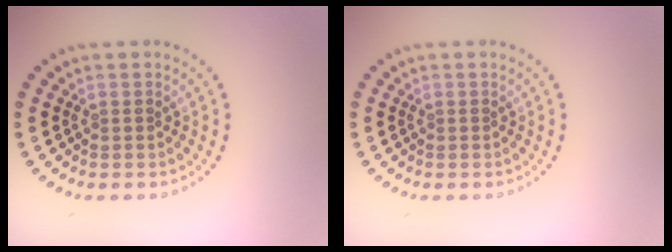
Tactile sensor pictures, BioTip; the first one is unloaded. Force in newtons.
{"total": 0.0}